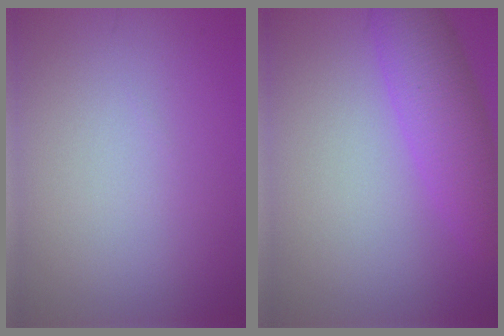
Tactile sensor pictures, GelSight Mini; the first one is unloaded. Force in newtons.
{"total": 5.3, "press": 5.3, "slide": 0.4}